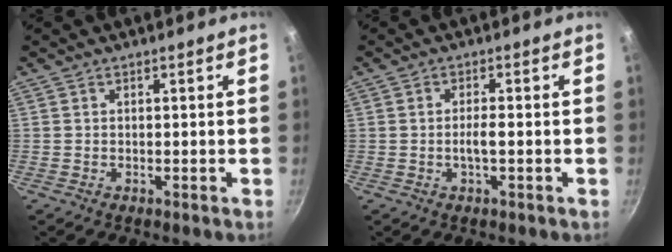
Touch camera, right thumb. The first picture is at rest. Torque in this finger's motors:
{"motor_torque": [0.23, 0.09, 0.50, 0.48, 0.00]}